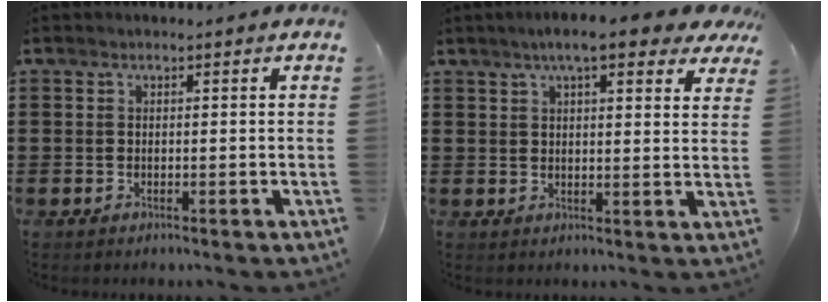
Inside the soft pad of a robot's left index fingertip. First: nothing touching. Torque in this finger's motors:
{"motor_torque": [1.09, -1.04, 0.85, 0.16]}